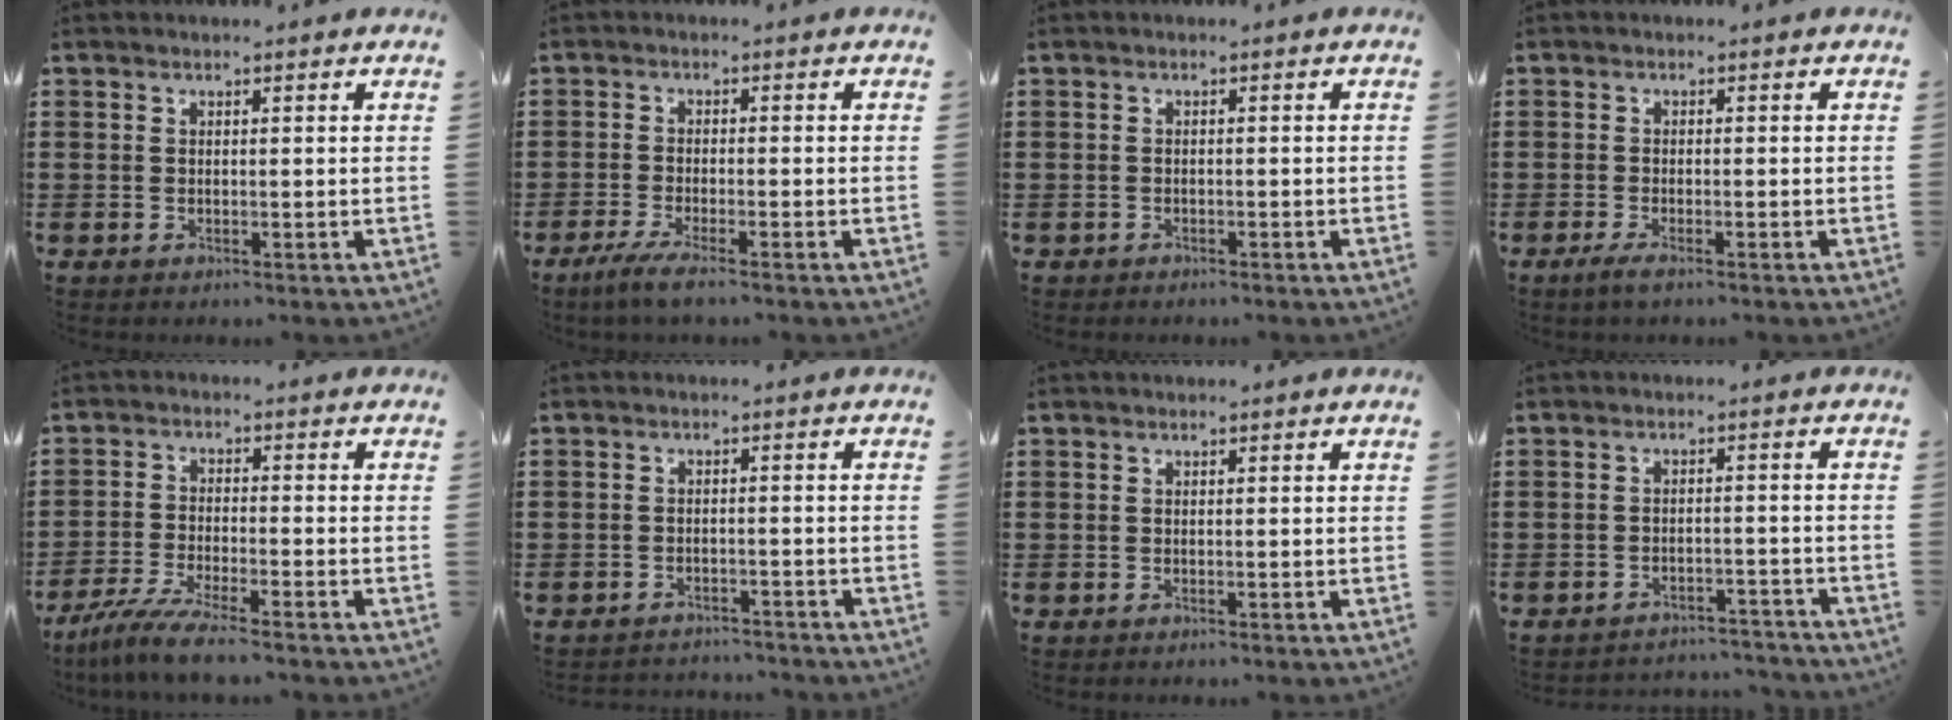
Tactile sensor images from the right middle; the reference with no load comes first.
{"total": 3.0, "force": [-2.2, -0.1, 2.1], "torque": [-0.048, -0.010, -0.043]}
{"total": 0.6, "force": [-0.5, 0.2, 0.0], "torque": [-0.001, 0.002, -0.013]}
{"total": 1.4, "force": [-0.8, 0.1, 1.1], "torque": [-0.028, -0.006, -0.016]}
{"total": 5.7, "force": [-4.9, -0.3, 2.9], "torque": [-0.074, -0.023, -0.098]}
{"total": 2.2, "force": [-2.2, 0.4, -0.3], "torque": [0.000, 0.001, -0.051]}
{"total": 0.0}
{"total": 2.9, "force": [-2.8, 0.3, 0.0], "torque": [-0.006, 0.001, -0.061]}